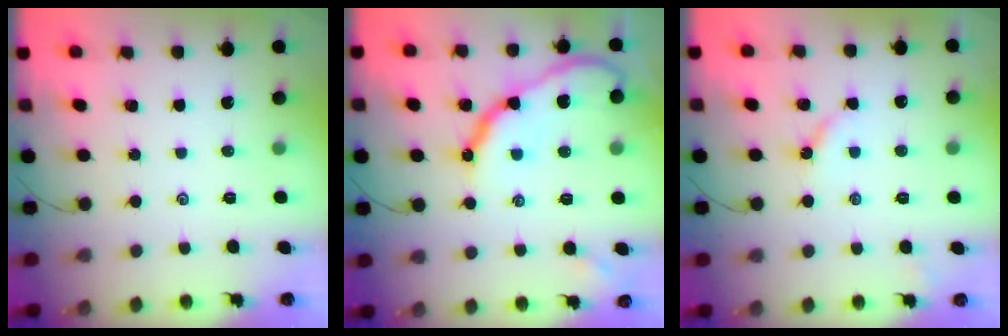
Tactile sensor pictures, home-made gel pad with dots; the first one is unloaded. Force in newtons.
{"total": 12.4, "press": 12.4, "slide": 0.6}
{"total": 2.8, "press": 2.8, "slide": 0.4}